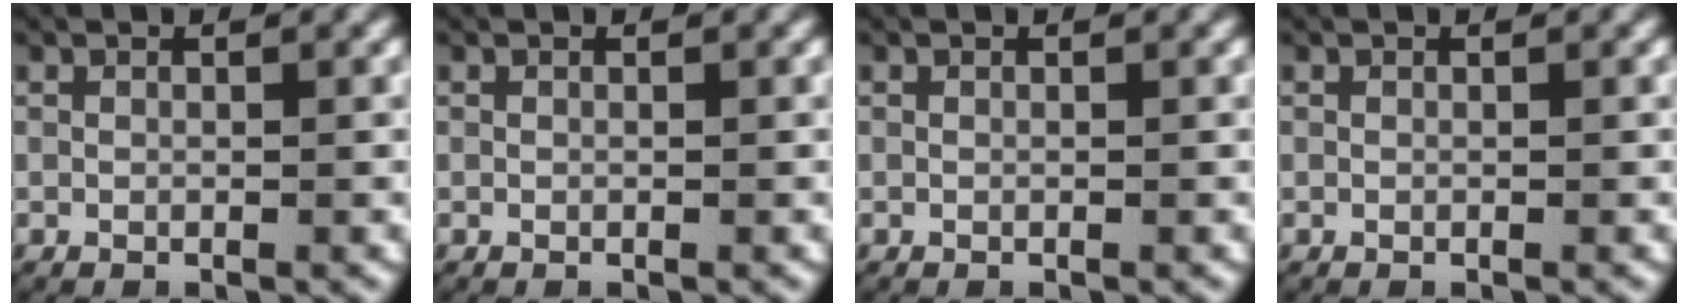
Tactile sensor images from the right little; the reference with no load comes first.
{"total": 0.0}
{"total": 0.0}
{"total": 0.0}